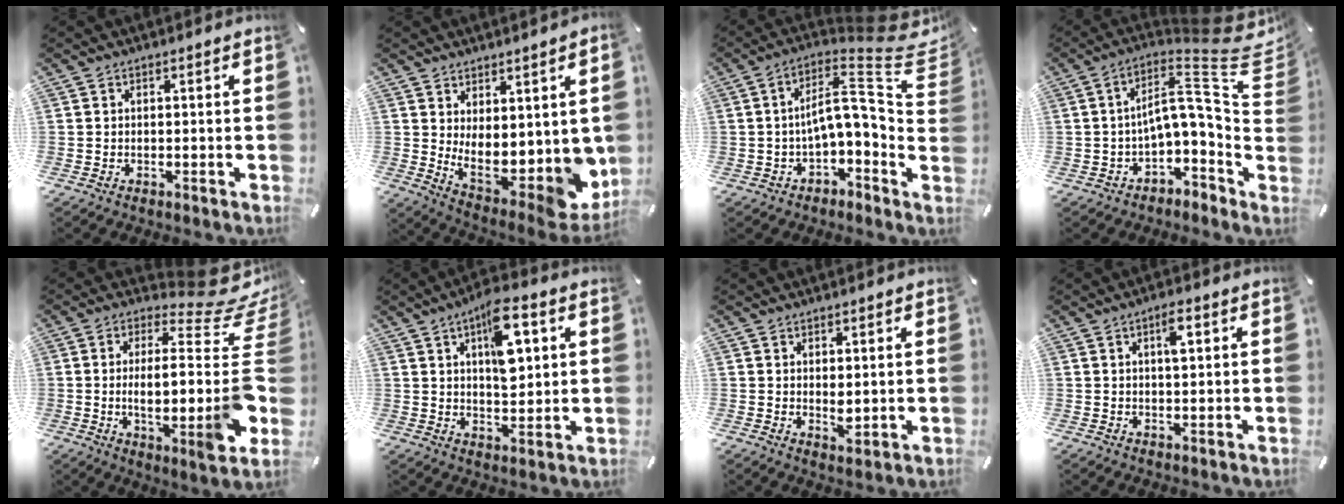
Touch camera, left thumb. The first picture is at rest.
{"total": 8.6, "force": [1.0, 5.2, 6.9], "torque": [-0.059, -0.051, 0.034]}
{"total": 13.7, "force": [4.6, 6.2, 11.3], "torque": [-0.166, -0.038, 0.079]}
{"total": 15.4, "force": [6.0, 7.4, 12.1], "torque": [-0.171, -0.055, 0.102]}
{"total": 17.9, "force": [1.5, 5.1, 17.1], "torque": [-0.217, -0.057, 0.020]}
{"total": 12.4, "force": [5.3, 5.8, 9.6], "torque": [-0.127, -0.025, 0.084]}
{"total": 3.8, "force": [0.9, 2.4, 2.9], "torque": [-0.041, -0.003, 0.015]}
{"total": 3.8, "force": [1.4, 1.3, 3.3], "torque": [-0.055, 0.000, 0.018]}